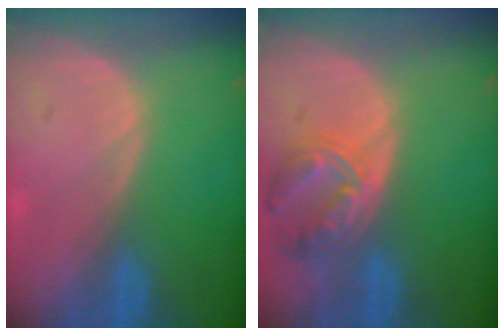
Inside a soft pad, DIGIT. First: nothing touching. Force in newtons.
{"total": 7.9, "press": 6.9, "slide": 3.9}